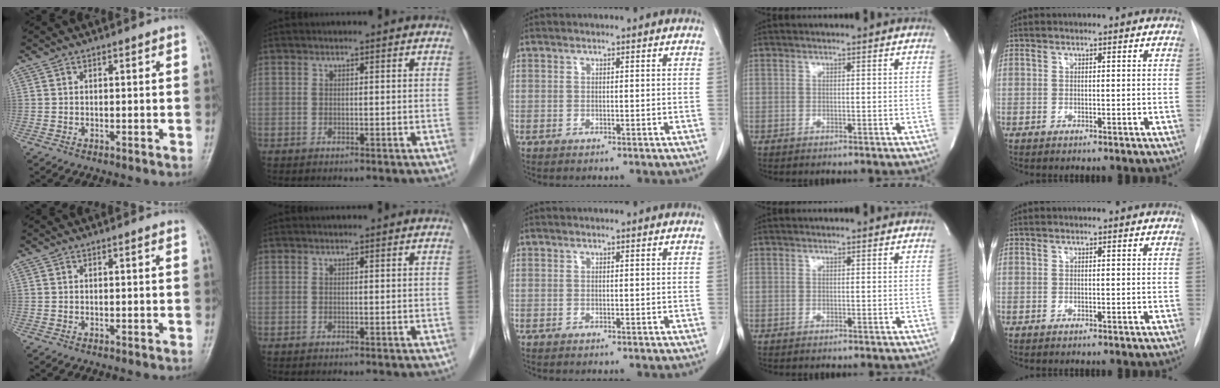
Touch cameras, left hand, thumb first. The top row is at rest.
{}